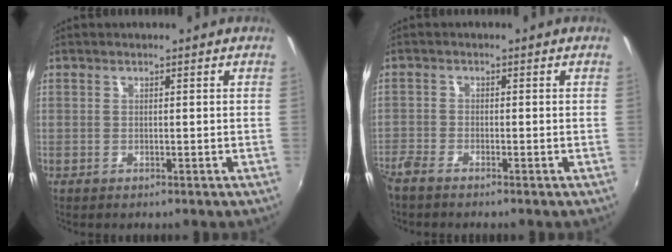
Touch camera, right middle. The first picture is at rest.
{"total": 3.3, "force": [-2.9, 0.7, 1.2], "torque": [-0.039, -0.012, -0.061]}